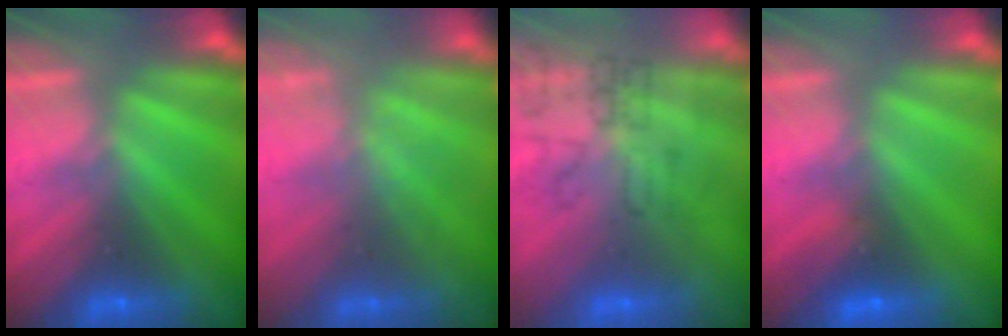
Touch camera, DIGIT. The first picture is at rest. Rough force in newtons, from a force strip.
{"total": 2.1}
{"total": 4.8}
{"total": 1.2}